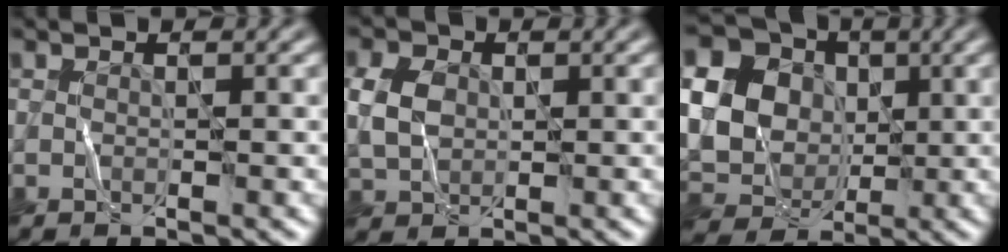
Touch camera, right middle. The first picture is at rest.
{"total": 3.0, "force": [0.6, 2.5, 1.6], "torque": [-0.054, 0.005, 0.014]}
{"total": 14.5, "force": [2.9, 13.1, 5.4], "torque": [-0.169, 0.017, 0.048]}